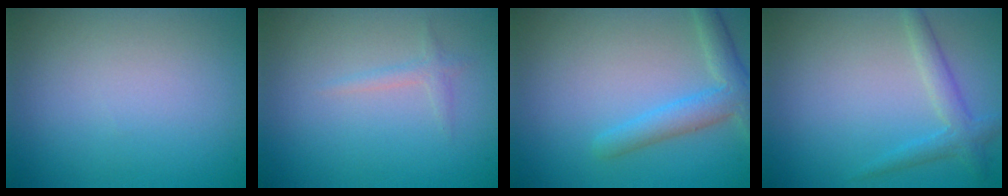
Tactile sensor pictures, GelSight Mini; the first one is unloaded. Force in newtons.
{"total": 1.0, "press": 1.0, "slide": 0.0}
{"total": 3.6, "press": 3.6, "slide": 0.2}
{"total": 2.3, "press": 2.3, "slide": 0.1}